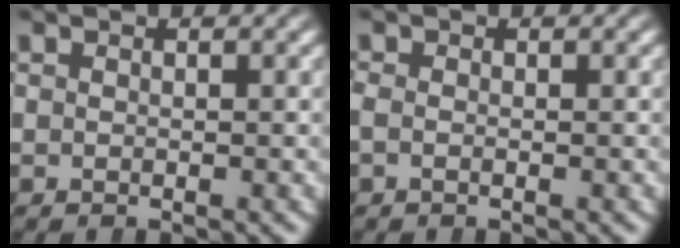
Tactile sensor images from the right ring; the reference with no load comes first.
{"total": 1.1, "force": [-0.4, 0.8, 0.7], "torque": [-0.029, -0.009, -0.007]}